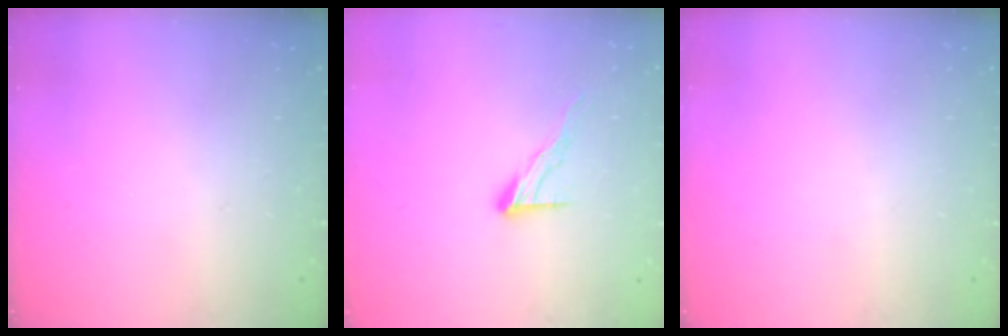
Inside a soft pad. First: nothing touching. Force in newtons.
{"total": 8.7, "press": 8.7, "slide": 0.7}
{"total": 0.0}